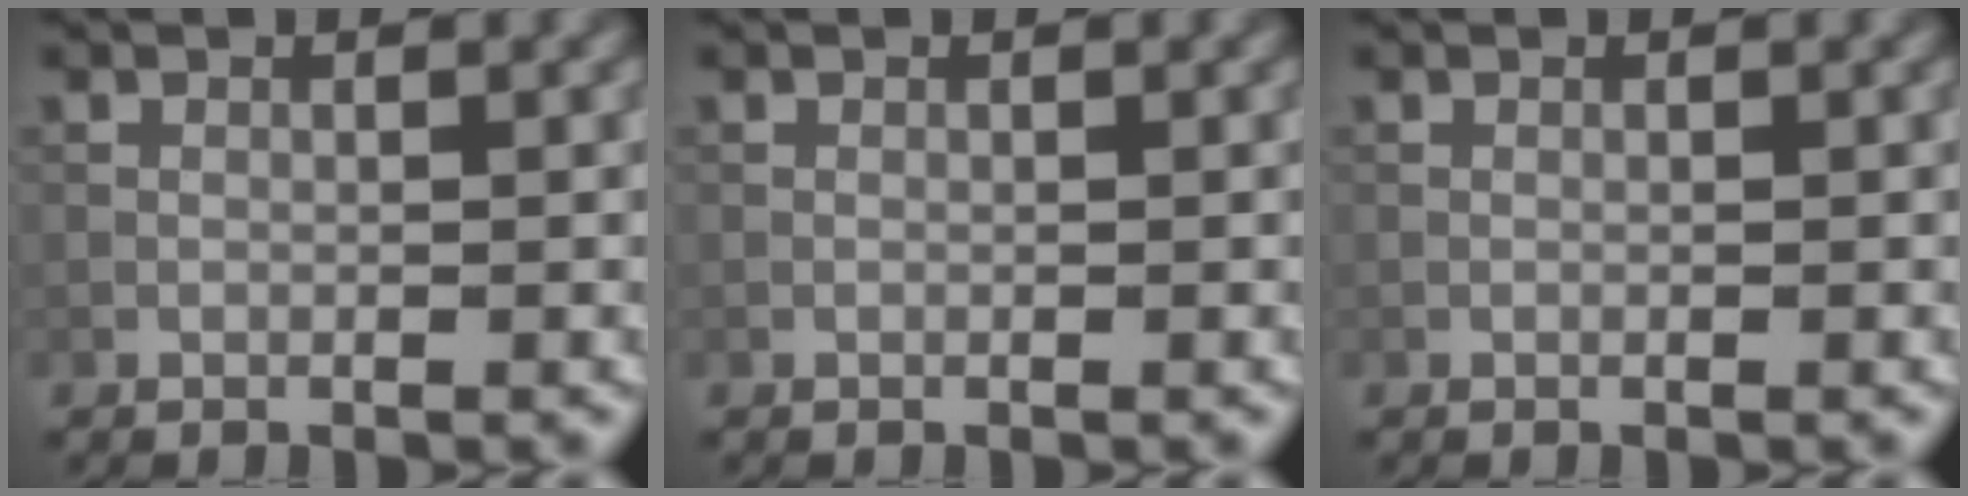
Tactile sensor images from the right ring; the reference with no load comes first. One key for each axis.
{"total": 0.0}
{"total": 0.0}